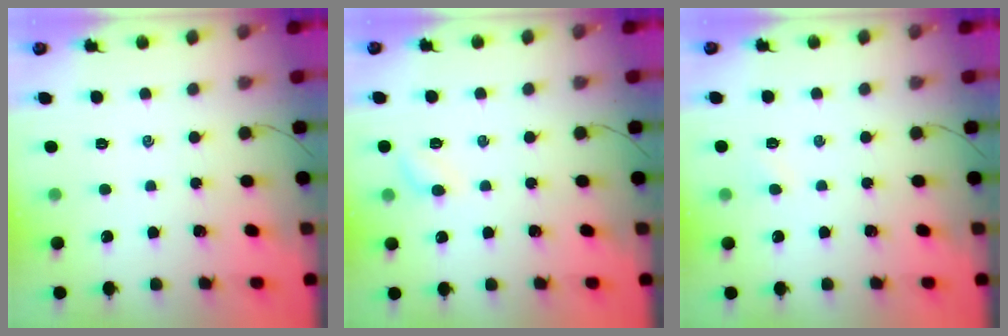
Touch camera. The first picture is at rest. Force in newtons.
{"total": 6.0, "press": 5.9, "slide": 1.1}
{"total": 2.5, "press": 2.3, "slide": 0.8}